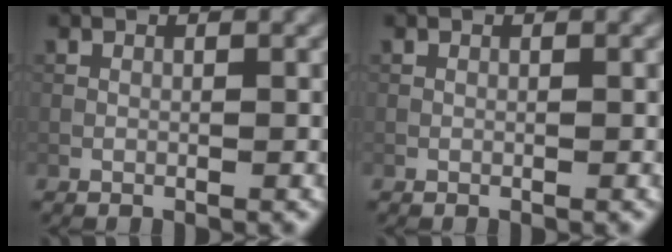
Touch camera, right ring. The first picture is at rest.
{"total": 0.0}